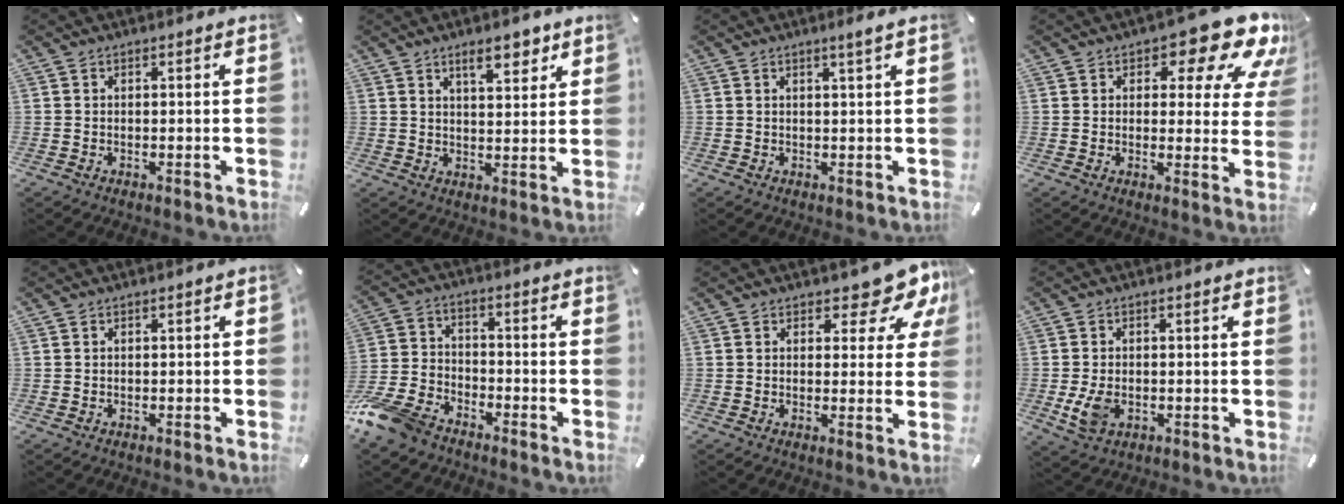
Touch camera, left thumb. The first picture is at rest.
{"total": 7.0, "force": [4.5, 3.0, 4.5], "torque": [-0.050, -0.020, 0.072]}
{"total": 1.9, "force": [1.0, -0.1, 1.6], "torque": [-0.031, -0.001, 0.017]}
{"total": 14.1, "force": [8.7, 6.1, 9.3], "torque": [-0.113, -0.058, 0.141]}
{"total": 0.5, "force": [-0.3, 0.4, 0.2], "torque": [-0.004, 0.002, -0.006]}
{"total": 12.0, "force": [-9.5, 5.6, 4.8], "torque": [-0.105, 0.048, -0.186]}
{"total": 8.6, "force": [6.0, 3.9, 4.8], "torque": [-0.046, -0.045, 0.098]}
{"total": 5.2, "force": [-1.2, 3.7, 3.5], "torque": [-0.083, -0.008, -0.026]}